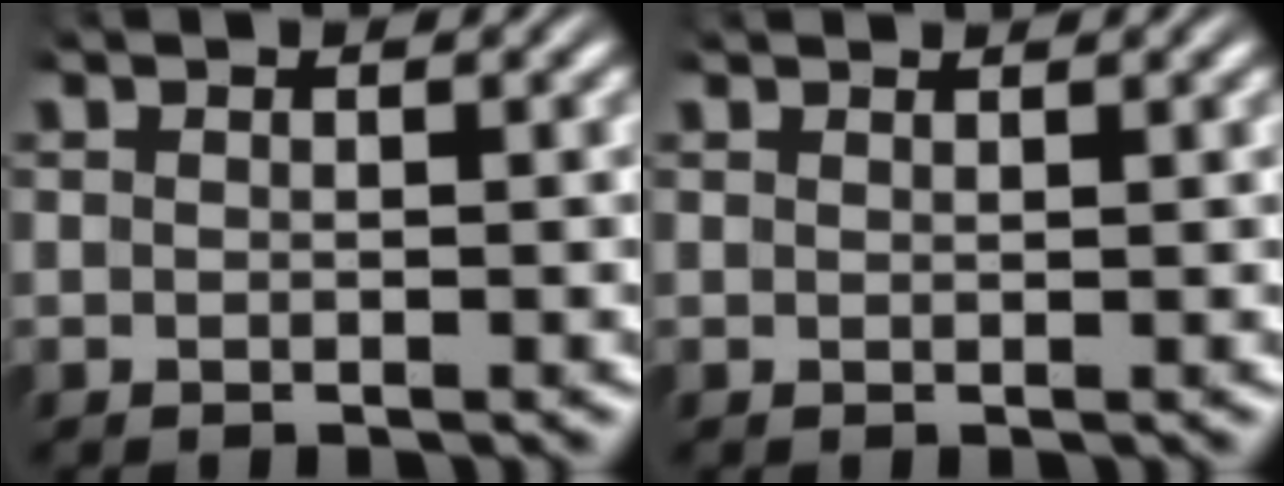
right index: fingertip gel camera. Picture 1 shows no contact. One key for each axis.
{"total": 1.1, "fx": 0.9, "fy": -0.7, "fz": -0.1, "tx": 0.013, "ty": -0.003, "tz": 0.017}